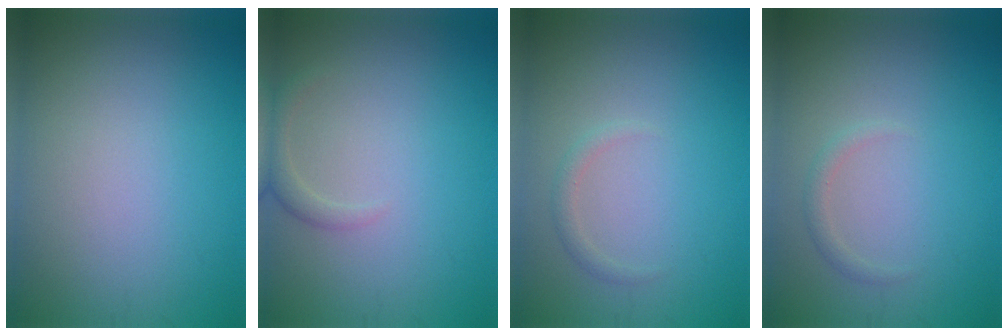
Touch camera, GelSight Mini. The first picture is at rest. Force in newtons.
{"total": 1.4, "press": 1.4, "slide": 0.1}
{"total": 1.0, "press": 1.0, "slide": 0.1}
{"total": 1.0, "press": 1.0, "slide": 0.1}